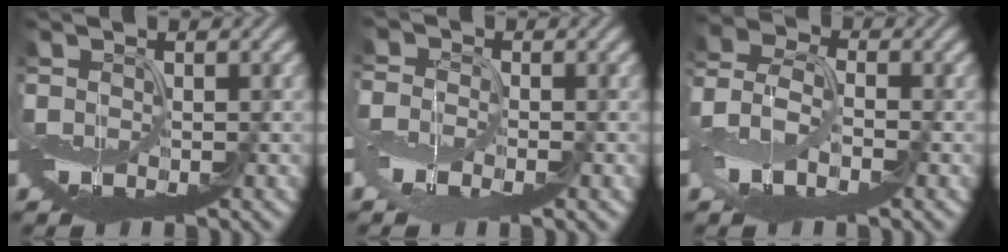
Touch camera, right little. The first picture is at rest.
{"total": 2.7, "force": [-1.5, 1.5, 1.6], "torque": [-0.037, -0.001, -0.041]}
{"total": 5.6, "force": [-1.6, 3.5, 4.1], "torque": [-0.091, 0.013, -0.047]}